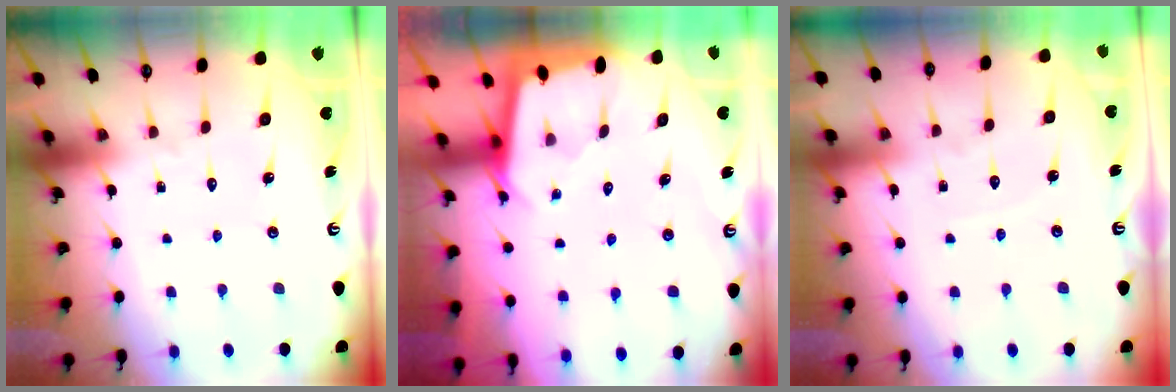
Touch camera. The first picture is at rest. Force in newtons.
{"total": 2.0, "press": 2.0, "slide": 0.2}
{"total": 2.5, "press": 2.5, "slide": 0.4}